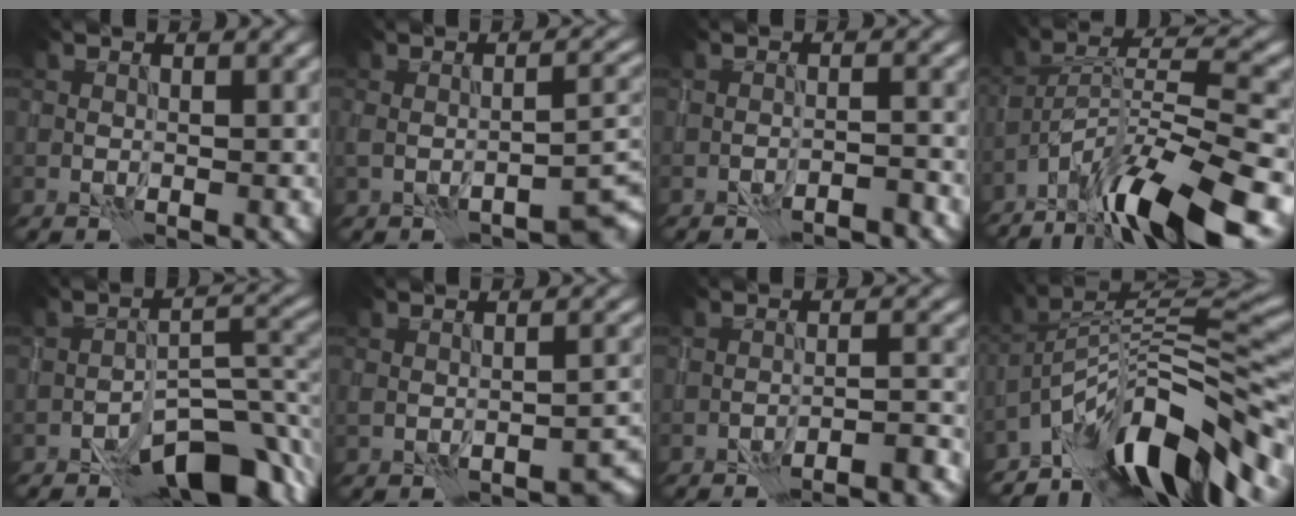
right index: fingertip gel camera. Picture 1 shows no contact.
{"total": 3.7, "force": [-1.9, 0.9, 3.1], "torque": [-0.048, -0.004, -0.030]}
{"total": 2.8, "force": [-2.5, 0.4, 1.2], "torque": [-0.020, 0.010, -0.039]}
{"total": 12.5, "force": [-8.8, 2.5, 8.5], "torque": [-0.143, 0.010, -0.160]}
{"total": 9.7, "force": [-6.4, 4.0, 6.1], "torque": [-0.069, 0.005, -0.106]}
{"total": 3.1, "force": [-1.6, 1.2, 2.4], "torque": [-0.034, -0.005, -0.016]}
{"total": 6.3, "force": [-5.5, 1.2, 2.8], "torque": [-0.036, 0.016, -0.066]}
{"total": 13.0, "force": [-7.9, 4.7, 9.3], "torque": [-0.137, 0.026, -0.138]}